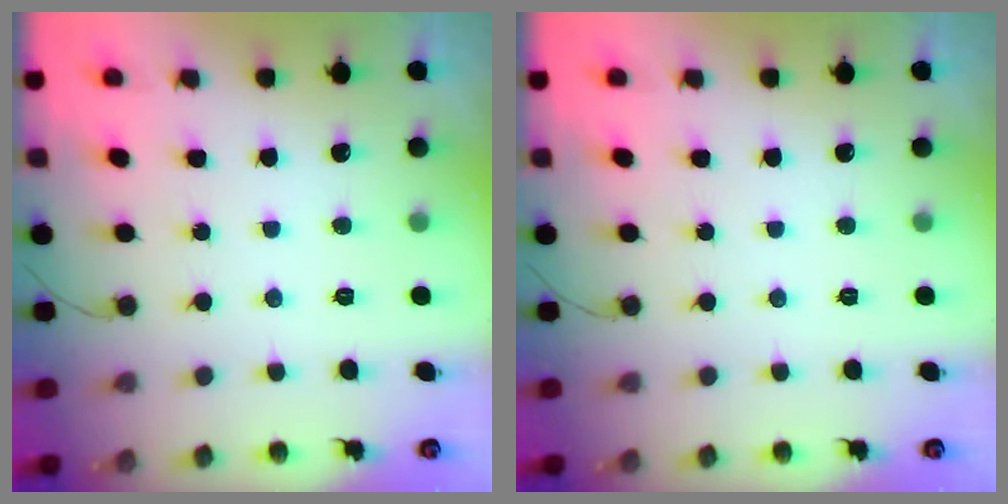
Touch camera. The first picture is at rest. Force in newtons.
{"total": 0.0}